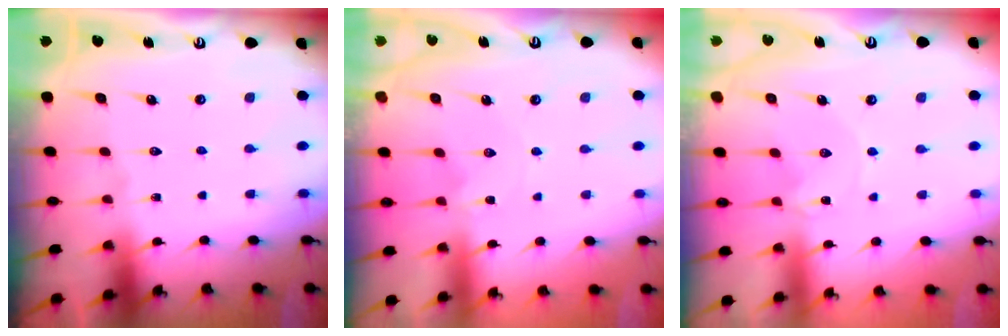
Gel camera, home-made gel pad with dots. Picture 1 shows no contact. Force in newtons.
{"total": 0.7, "press": 0.7, "slide": 0.1}
{"total": 0.0}